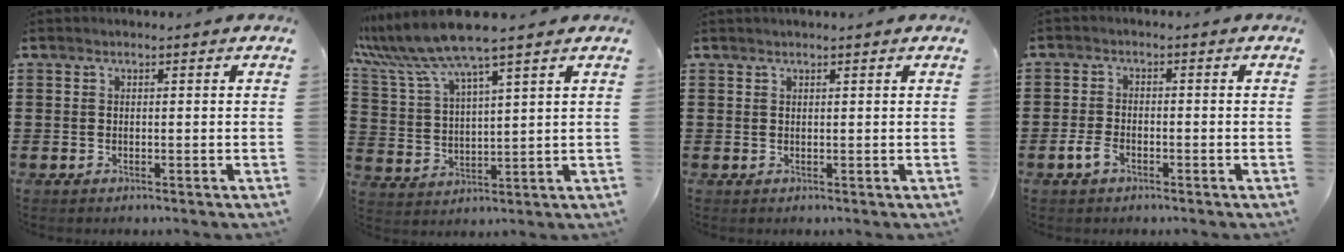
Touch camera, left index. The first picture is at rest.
{"total": 8.8, "force": [7.4, 0.0, 4.9], "torque": [-0.128, -0.037, 0.125]}
{"total": 0.7, "force": [0.5, 0.0, 0.4], "torque": [-0.008, -0.001, 0.010]}
{"total": 2.9, "force": [-1.6, 1.5, 1.9], "torque": [-0.049, 0.000, -0.036]}